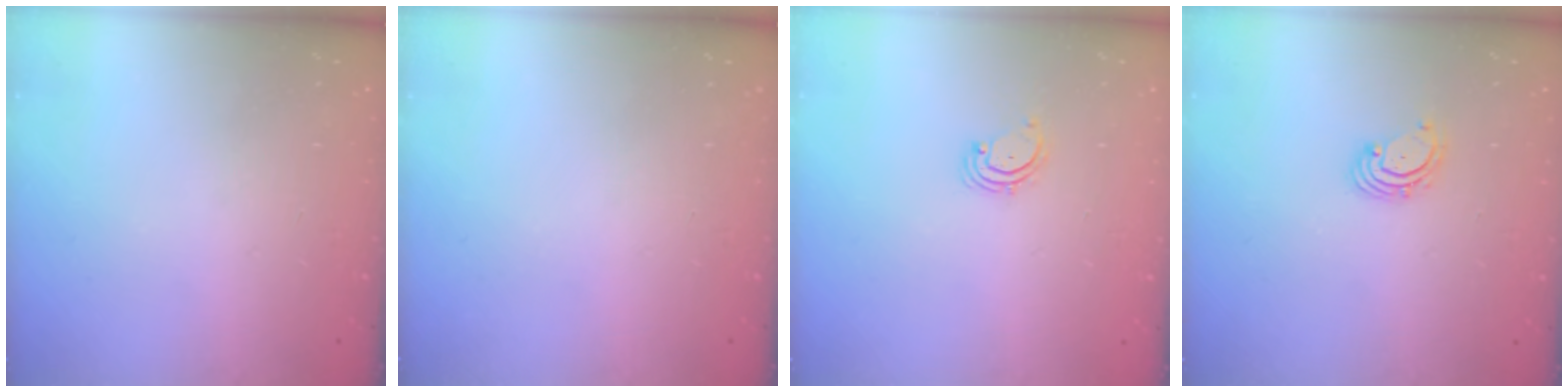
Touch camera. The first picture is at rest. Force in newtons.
{"total": 0.0}
{"total": 2.1, "press": 2.1, "slide": 0.3}
{"total": 1.8, "press": 1.7, "slide": 0.7}